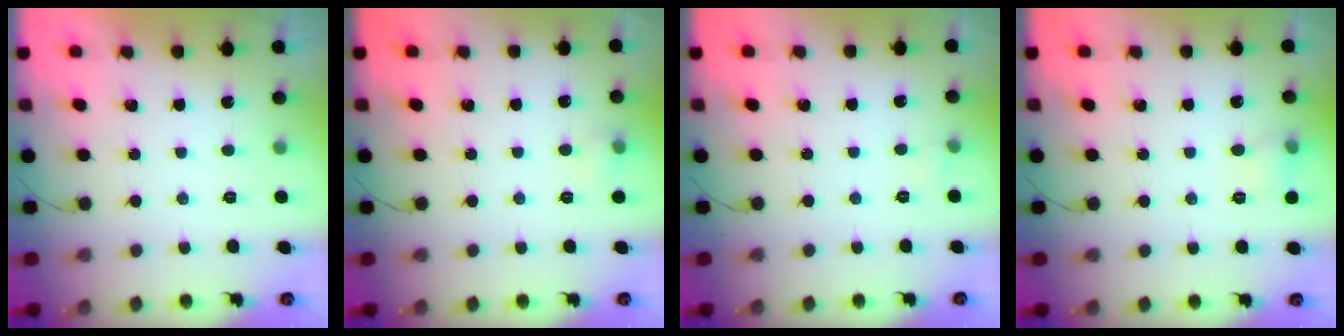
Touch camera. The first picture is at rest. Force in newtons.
{"total": 4.5, "press": 4.4, "slide": 0.6}
{"total": 2.5, "press": 2.3, "slide": 1.1}
{"total": 6.2, "press": 5.9, "slide": 2.0}